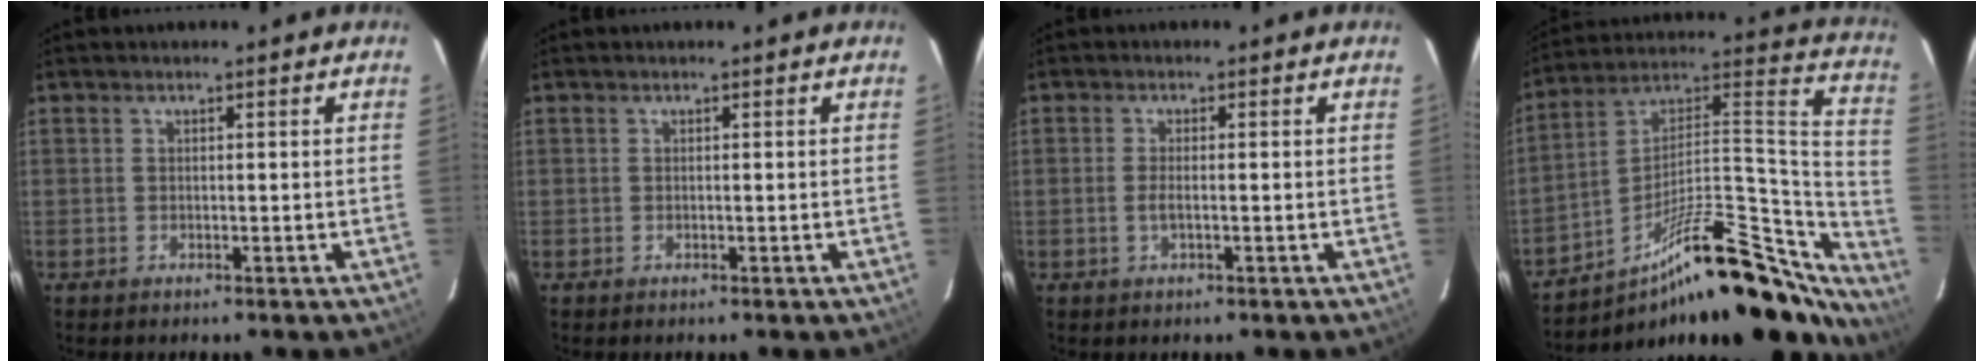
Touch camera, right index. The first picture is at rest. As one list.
[{"total": 0.0}, {"total": 2.1, "force": [-0.5, 0.4, 2.0], "torque": [-0.041, -0.001, -0.009]}, {"total": 30.6, "force": [-22.0, 9.7, 18.9], "torque": [-0.235, 0.040, -0.326]}]